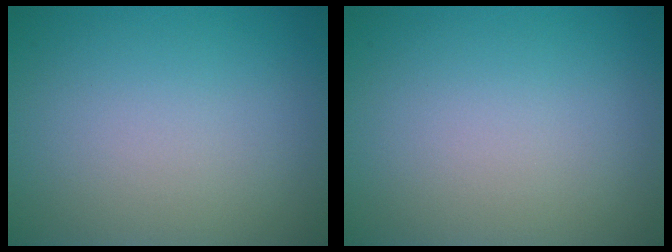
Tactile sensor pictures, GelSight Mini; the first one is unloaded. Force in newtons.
{"total": 0.0}